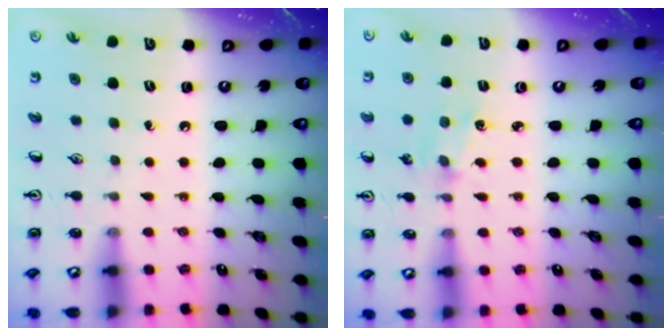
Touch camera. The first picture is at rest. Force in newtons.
{"total": 1.8, "press": 1.8, "slide": 0.3}